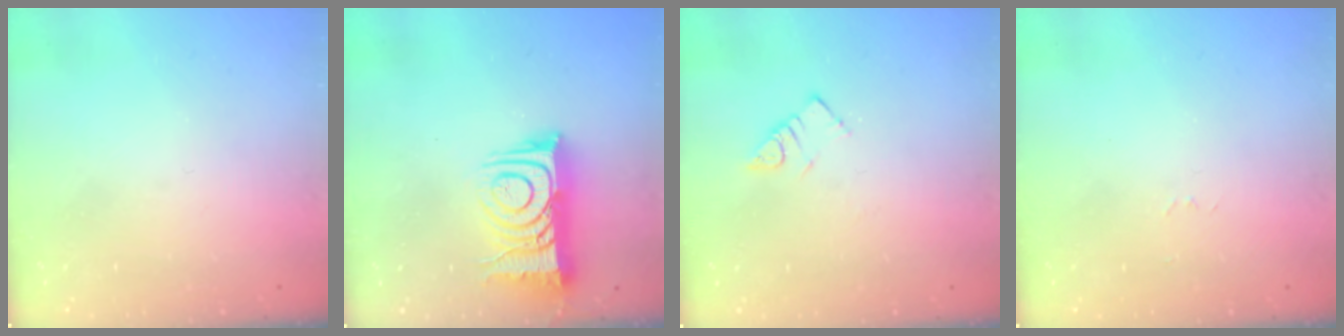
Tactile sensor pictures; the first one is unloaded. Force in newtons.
{"total": 14.0, "press": 14.0, "slide": 1.0}
{"total": 3.6, "press": 3.5, "slide": 0.3}
{"total": 2.6, "press": 2.6, "slide": 0.4}